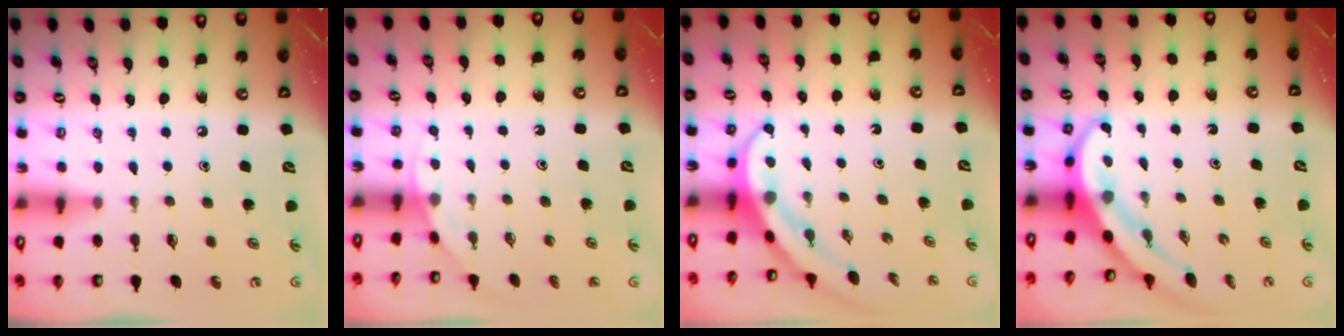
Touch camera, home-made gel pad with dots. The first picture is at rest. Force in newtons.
{"total": 3.2, "press": 3.2, "slide": 0.2}
{"total": 4.0, "press": 4.0, "slide": 0.4}
{"total": 4.0, "press": 3.9, "slide": 0.4}